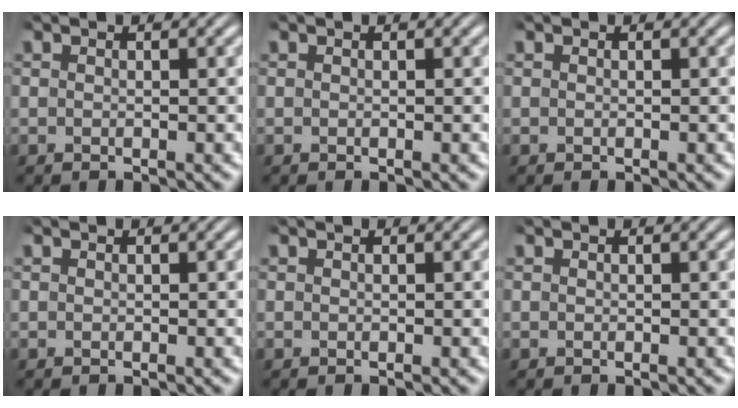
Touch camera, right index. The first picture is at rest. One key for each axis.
{"total": 0.0}
{"total": 0.0}
{"total": 0.0}
{"total": 0.0}
{"total": 0.0}